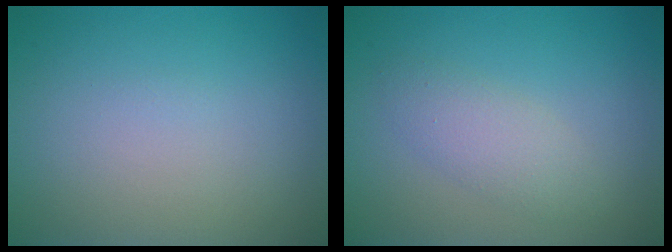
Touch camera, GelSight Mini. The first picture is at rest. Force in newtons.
{"total": 2.4, "press": 2.4, "slide": 0.1}